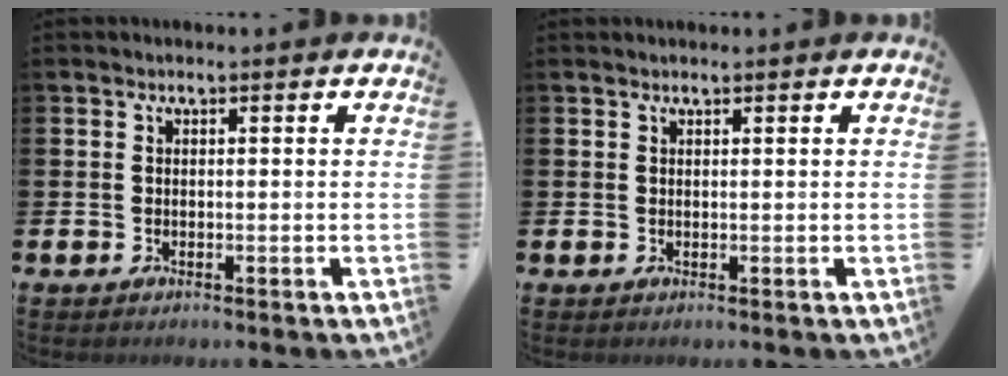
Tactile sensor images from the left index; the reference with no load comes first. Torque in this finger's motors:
{"motor_torque": [0.05, 0.03, -0.03, -0.01]}